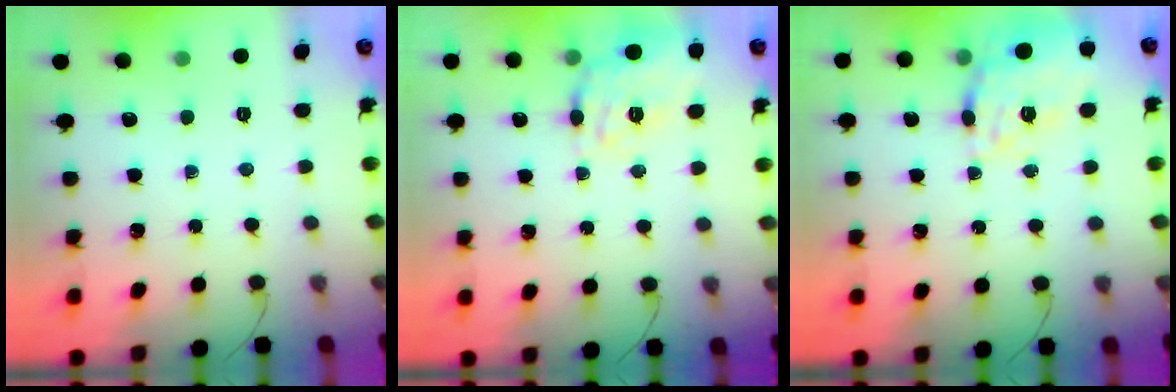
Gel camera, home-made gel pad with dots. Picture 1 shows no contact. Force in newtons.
{"total": 16.1, "press": 16.1, "slide": 1.0}
{"total": 20.6, "press": 20.6, "slide": 1.2}